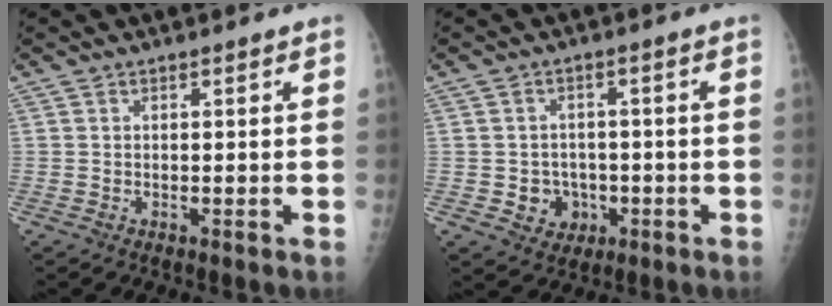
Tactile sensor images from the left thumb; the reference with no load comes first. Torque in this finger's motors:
{"motor_torque": [-0.06, 0.08, -0.02, -0.02, 0.00]}